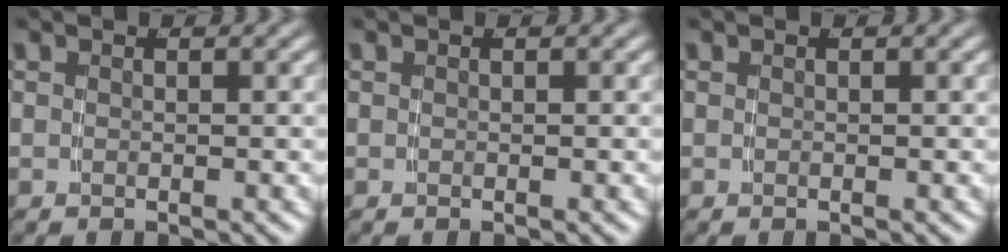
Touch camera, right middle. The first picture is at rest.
{"total": 0.0}
{"total": 0.0}